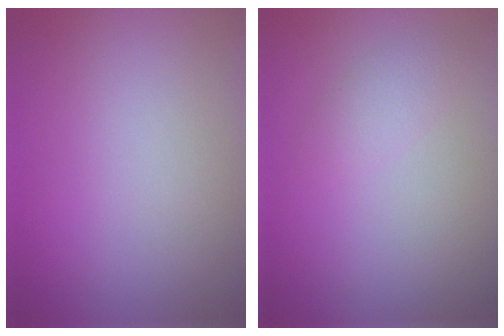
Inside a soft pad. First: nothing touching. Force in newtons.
{"total": 1.5, "press": 1.5, "slide": 0.1}